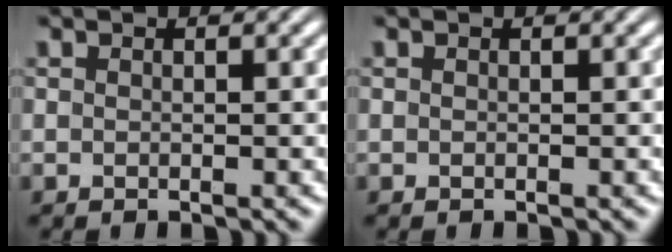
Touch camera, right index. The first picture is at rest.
{"total": 0.0}